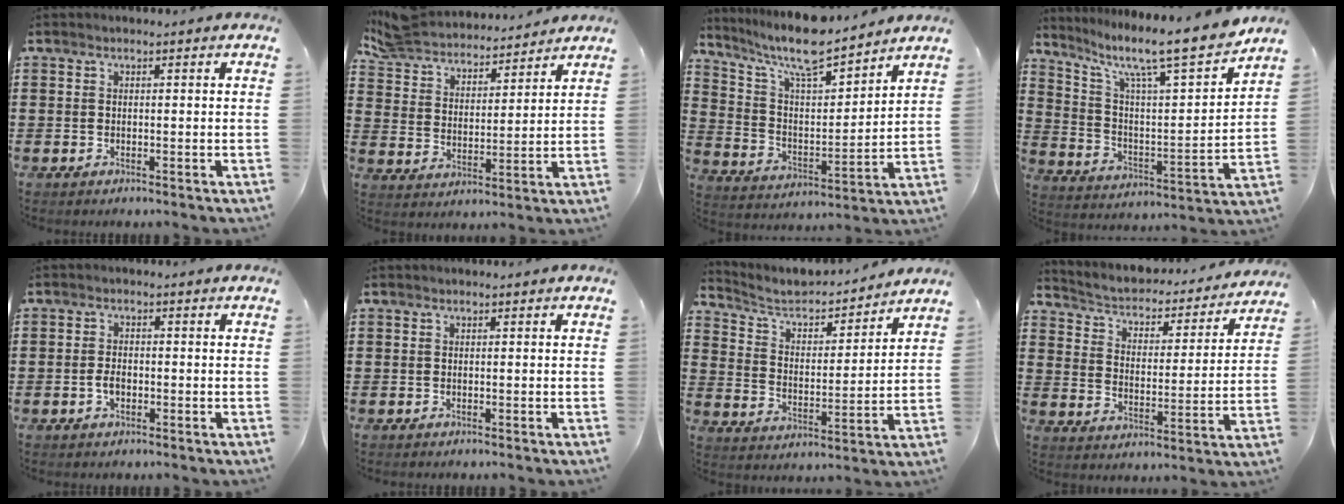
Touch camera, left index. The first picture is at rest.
{"total": 6.0, "force": [5.9, 1.0, 0.6], "torque": [-0.043, -0.035, 0.102]}
{"total": 10.3, "force": [9.0, 1.7, 4.7], "torque": [-0.126, -0.048, 0.159]}
{"total": 10.1, "force": [8.4, 1.0, 5.6], "torque": [-0.127, -0.065, 0.131]}
{"total": 2.2, "force": [-0.6, 1.2, 1.8], "torque": [-0.050, -0.003, -0.016]}
{"total": 0.0}
{"total": 5.2, "force": [4.7, 1.5, 1.7], "torque": [-0.059, -0.035, 0.075]}
{"total": 2.7, "force": [2.6, 0.8, 0.6], "torque": [-0.031, -0.026, 0.033]}